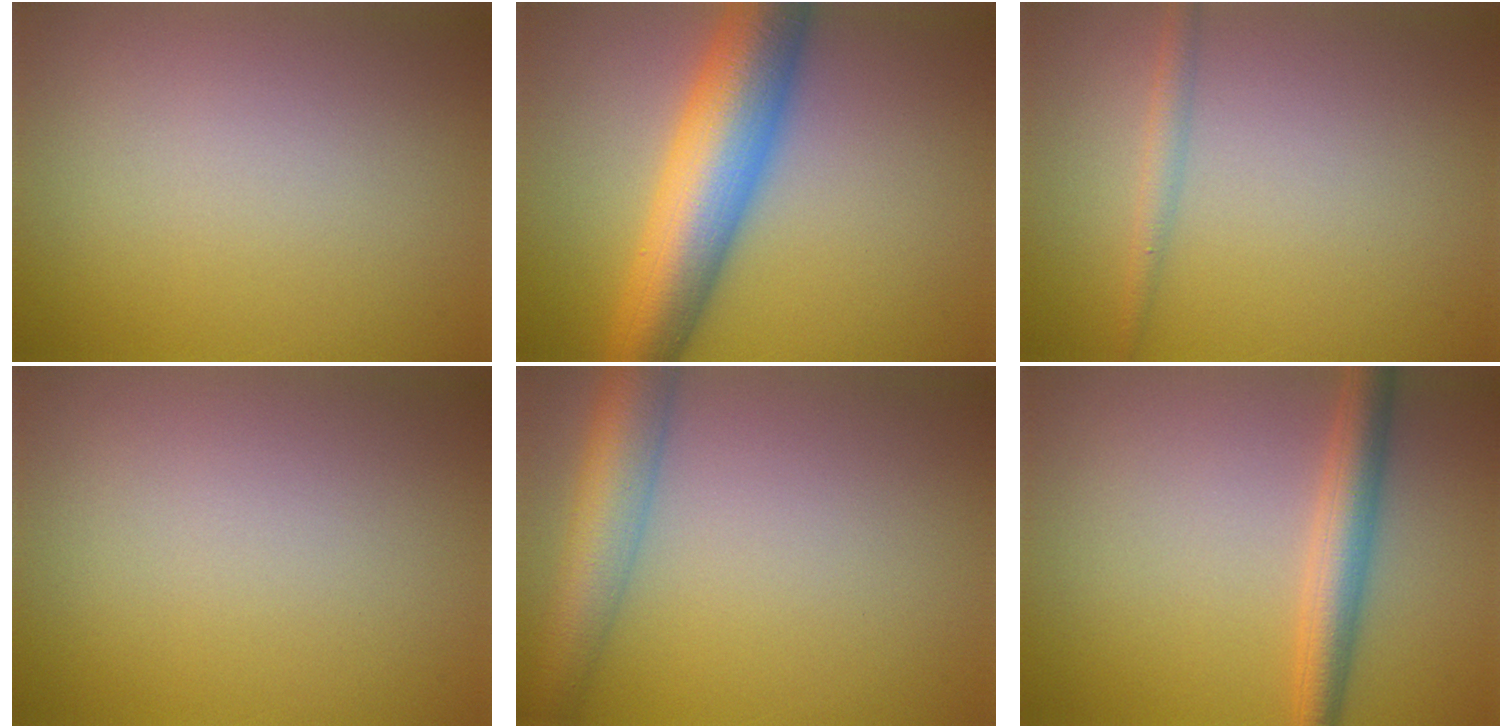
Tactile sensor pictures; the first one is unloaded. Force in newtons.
{"total": 10.0, "press": 10.0, "slide": 0.2}
{"total": 1.4, "press": 1.4, "slide": 0.1}
{"total": 0.0}
{"total": 5.7, "press": 5.7, "slide": 0.2}
{"total": 3.8, "press": 3.8, "slide": 0.1}